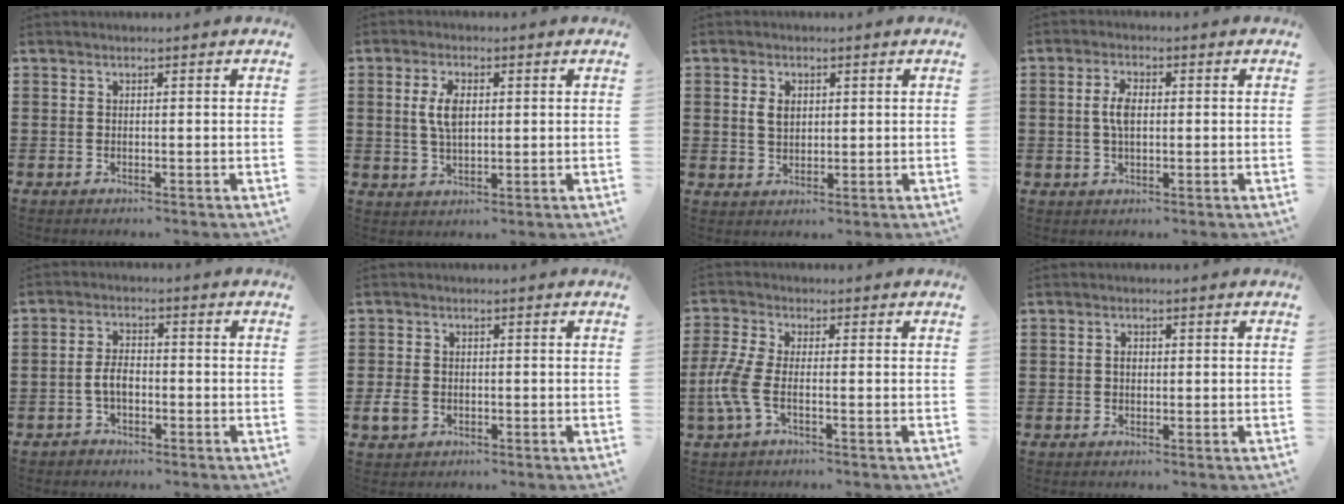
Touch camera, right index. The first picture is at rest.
{"total": 5.3, "force": [0.9, 2.5, 4.6], "torque": [-0.102, 0.008, 0.011]}
{"total": 2.7, "force": [0.6, 1.7, 2.0], "torque": [-0.044, 0.007, 0.009]}
{"total": 4.1, "force": [0.3, 1.9, 3.6], "torque": [-0.079, 0.005, 0.001]}
{"total": 3.8, "force": [-1.2, 2.2, 2.9], "torque": [-0.070, 0.001, -0.027]}
{"total": 2.7, "force": [-0.9, 2.2, 1.4], "torque": [-0.043, -0.004, -0.022]}
{"total": 5.8, "force": [-1.6, 2.2, 5.1], "torque": [-0.130, -0.012, -0.039]}
{"total": 1.2, "force": [-0.1, 0.8, 0.9], "torque": [-0.020, 0.004, -0.003]}